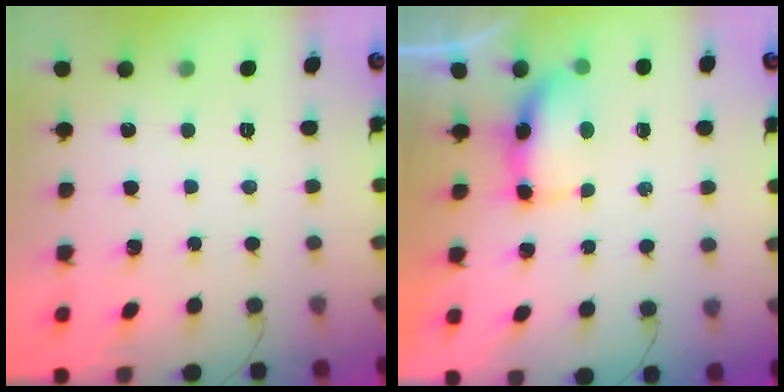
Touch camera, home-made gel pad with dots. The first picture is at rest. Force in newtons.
{"total": 6.1, "press": 6.0, "slide": 0.6}